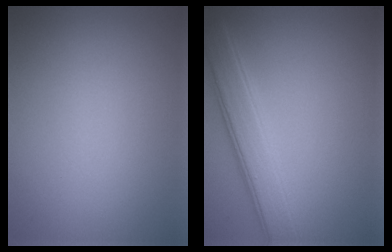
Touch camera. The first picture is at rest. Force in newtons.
{"total": 5.0, "press": 5.0, "slide": 0.1}